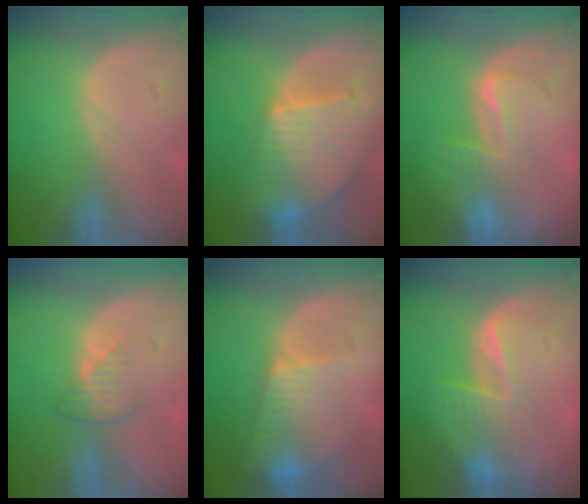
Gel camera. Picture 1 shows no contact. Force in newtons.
{"total": 9.6, "press": 8.2, "slide": 4.8}
{"total": 4.6, "press": 4.4, "slide": 1.4}
{"total": 3.1, "press": 2.9, "slide": 1.2}
{"total": 7.9, "press": 6.8, "slide": 4.0}
{"total": 6.6, "press": 6.2, "slide": 2.1}